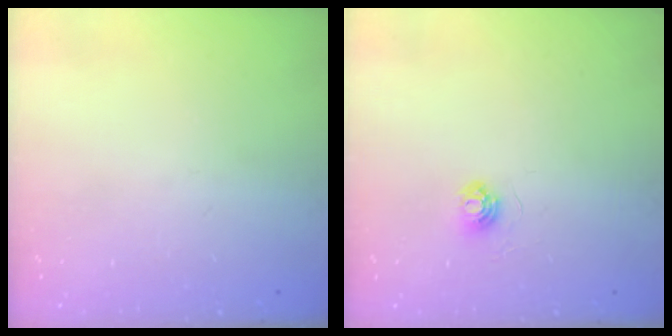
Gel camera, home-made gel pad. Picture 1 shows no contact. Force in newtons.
{"total": 4.7, "press": 4.7, "slide": 0.3}